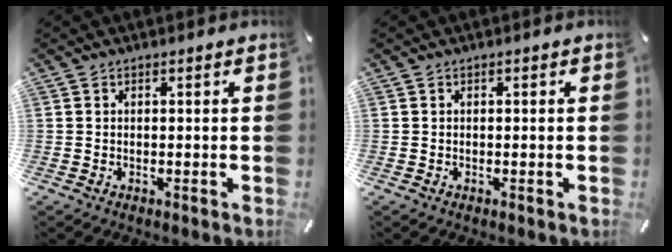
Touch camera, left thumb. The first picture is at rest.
{"total": 0.0}